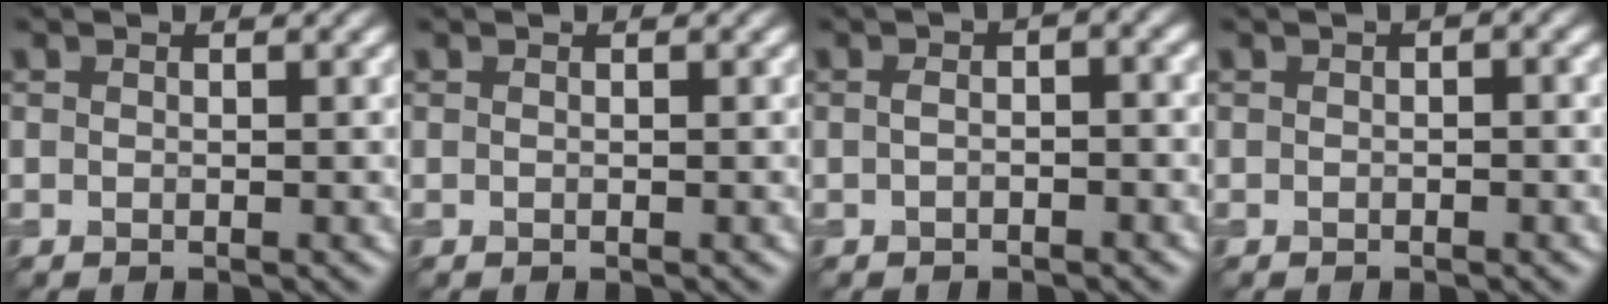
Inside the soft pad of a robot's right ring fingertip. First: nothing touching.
{"total": 0.0}
{"total": 2.4, "force": [0.1, 0.9, 2.2], "torque": [-0.035, 0.002, -0.001]}
{"total": 1.0, "force": [0.1, 0.5, 0.9], "torque": [-0.012, 0.003, 0.003]}